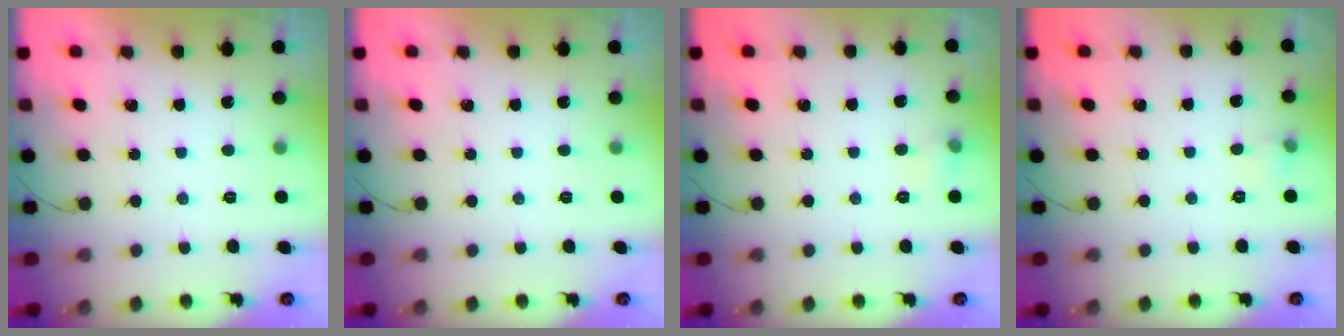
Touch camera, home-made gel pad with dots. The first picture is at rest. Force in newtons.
{"total": 0.0}
{"total": 4.6, "press": 4.4, "slide": 1.4}
{"total": 3.7, "press": 3.5, "slide": 1.1}